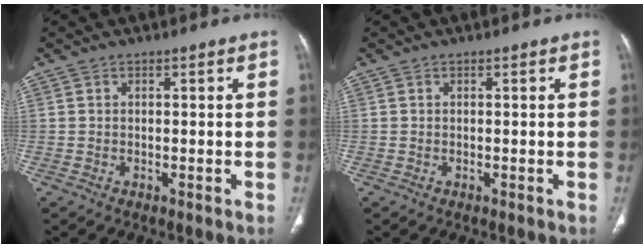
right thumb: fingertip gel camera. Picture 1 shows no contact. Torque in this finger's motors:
{"motor_torque": [-0.05, 0.06, -0.02, 0.02, 0.00]}